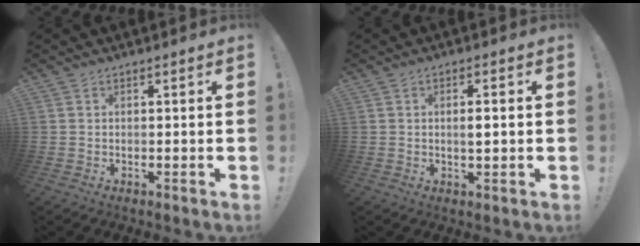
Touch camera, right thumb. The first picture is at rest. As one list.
[{"total": 2.8, "force": [0.0, 0.7, 2.8], "torque": [-0.035, -0.004, -0.005]}]